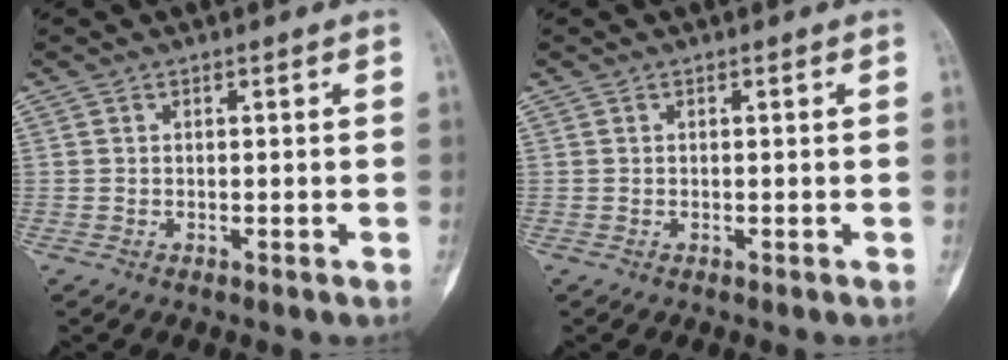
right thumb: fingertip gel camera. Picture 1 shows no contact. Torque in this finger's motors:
{"motor_torque": [0.00, 0.00, 0.05, -0.03, 0.00]}